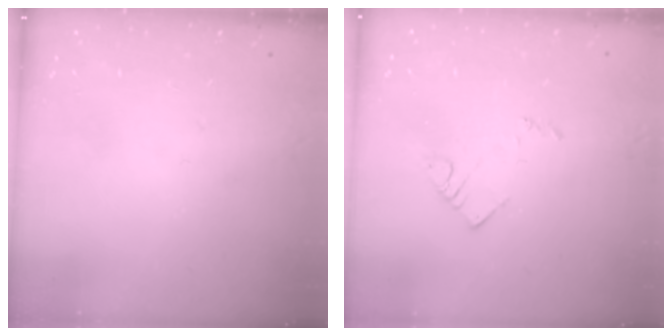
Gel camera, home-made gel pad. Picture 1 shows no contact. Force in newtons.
{"total": 5.1, "press": 5.1, "slide": 0.3}